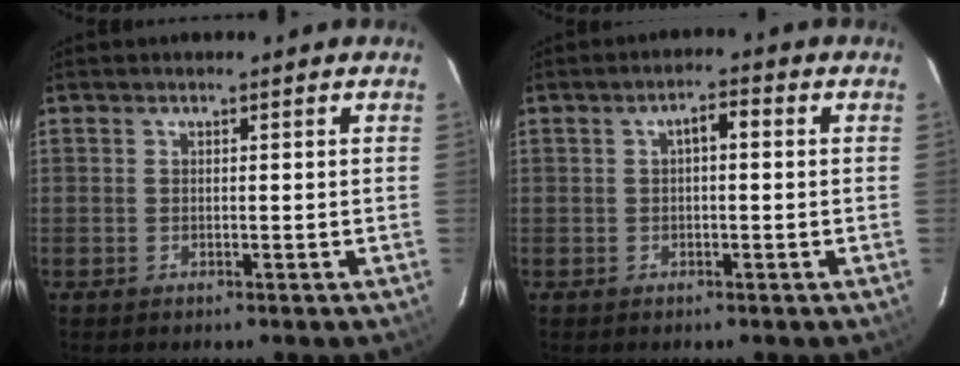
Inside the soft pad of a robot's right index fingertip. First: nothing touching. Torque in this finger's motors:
{"motor_torque": [0.21, 0.02, 0.24, 0.04]}